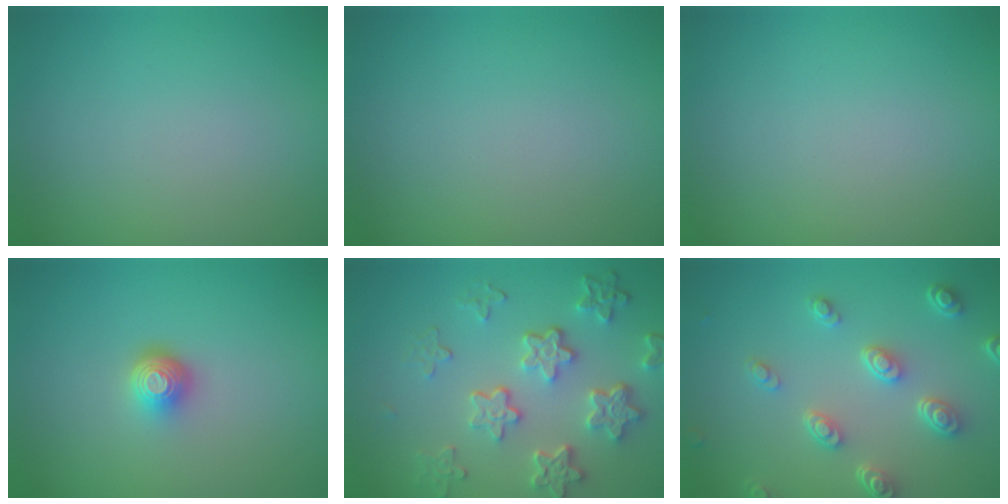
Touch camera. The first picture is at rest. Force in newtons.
{"total": 0.0}
{"total": 0.0}
{"total": 2.2, "press": 1.4, "slide": 1.6}
{"total": 6.0, "press": 4.4, "slide": 4.0}
{"total": 4.5, "press": 3.4, "slide": 2.9}